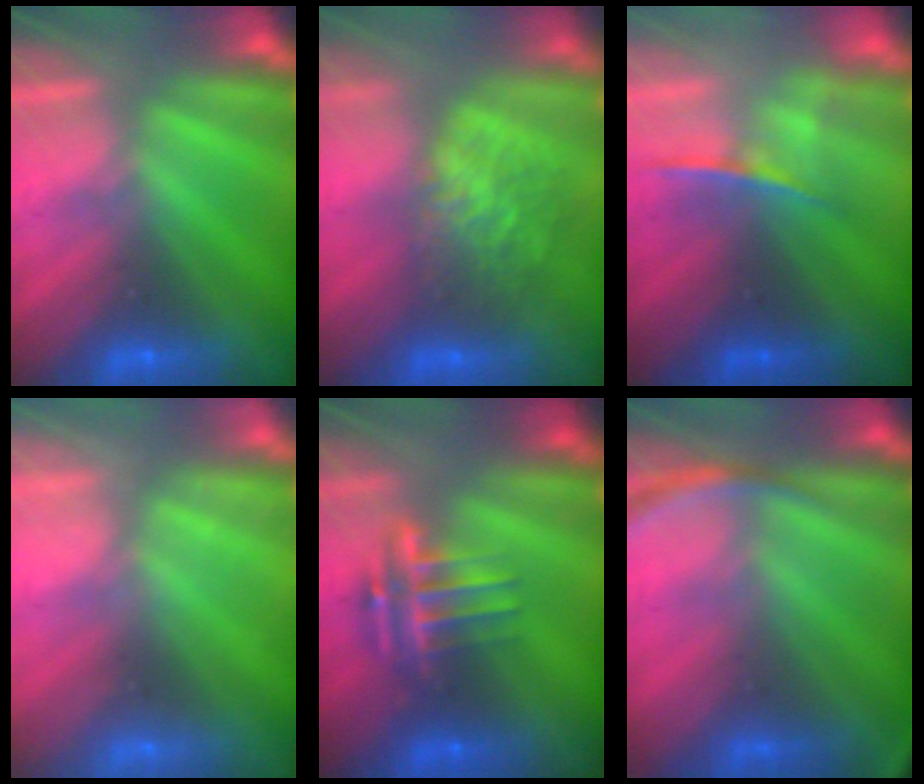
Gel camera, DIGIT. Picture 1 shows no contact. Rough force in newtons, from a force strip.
{"total": 7.6}
{"total": 1.8}
{"total": 2.3}
{"total": 7.4}
{"total": 2.6}